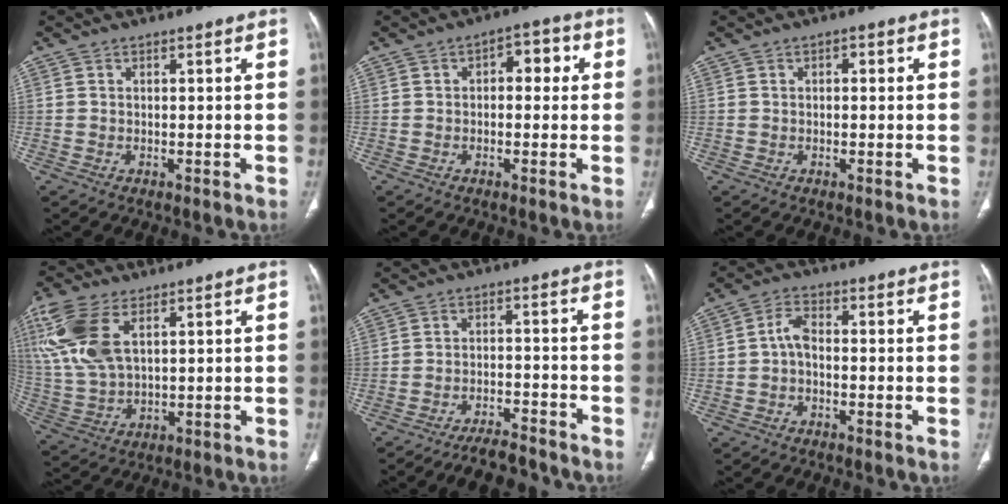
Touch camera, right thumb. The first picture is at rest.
{"total": 5.1, "force": [0.8, 3.0, 4.1], "torque": [-0.029, 0.015, 0.001]}
{"total": 1.2, "force": [0.3, 0.7, 1.0], "torque": [-0.013, 0.004, 0.002]}
{"total": 14.3, "force": [5.8, 7.2, 10.9], "torque": [-0.259, -0.007, 0.125]}
{"total": 7.1, "force": [-6.8, 1.4, 1.6], "torque": [-0.029, 0.047, -0.108]}
{"total": 3.3, "force": [-0.7, 1.9, 2.6], "torque": [-0.049, 0.016, -0.020]}